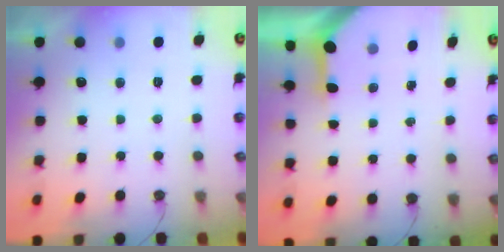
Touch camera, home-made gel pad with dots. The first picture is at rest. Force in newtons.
{"total": 3.4, "press": 3.3, "slide": 0.4}